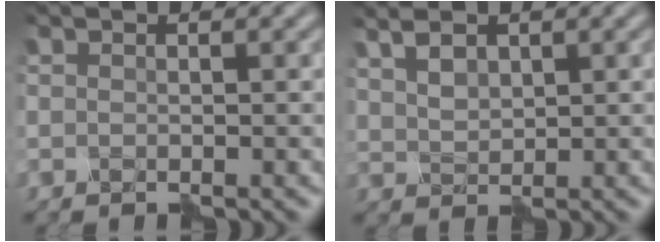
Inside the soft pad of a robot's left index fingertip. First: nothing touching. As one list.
[{"total": 3.2, "force": [2.1, 1.6, 1.8], "torque": [-0.034, 0.016, 0.038]}]